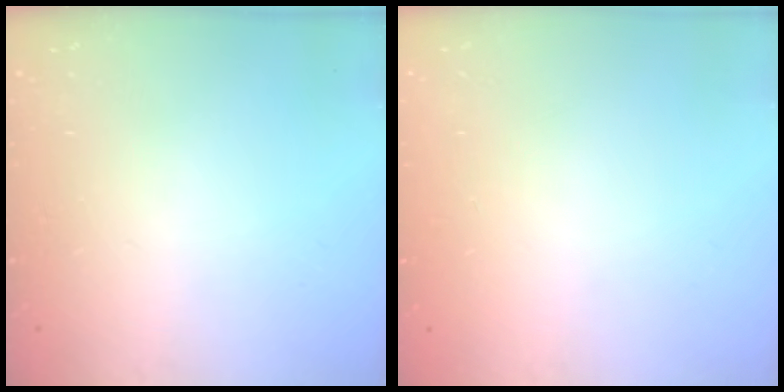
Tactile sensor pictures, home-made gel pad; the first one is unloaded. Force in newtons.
{"total": 0.0}